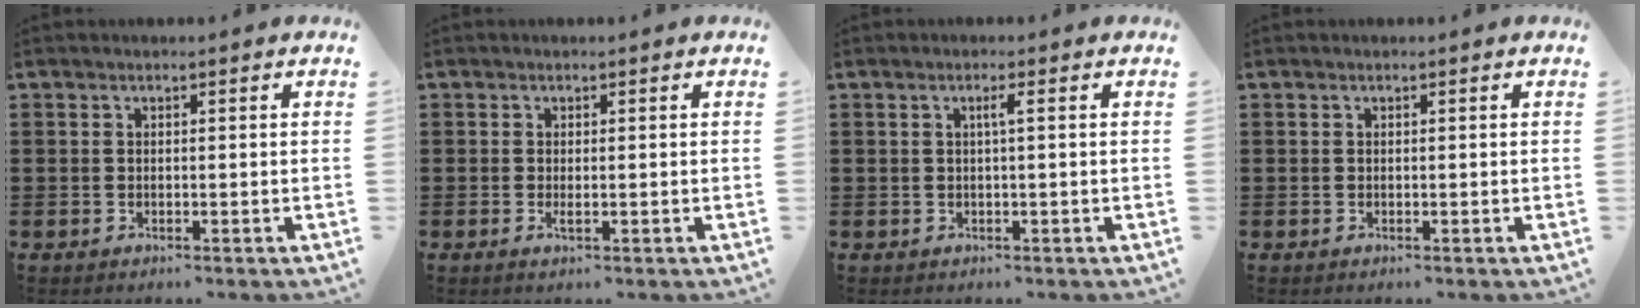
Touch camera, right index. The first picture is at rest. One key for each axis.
{"total": 0.8, "fx": -0.1, "fy": 0.1, "fz": 0.8, "tx": -0.013, "ty": -0.003, "tz": -0.001}
{"total": 1.4, "fx": 0.2, "fy": -0.2, "fz": 1.4, "tx": -0.026, "ty": 0.000, "tz": 0.000}
{"total": 0.0}